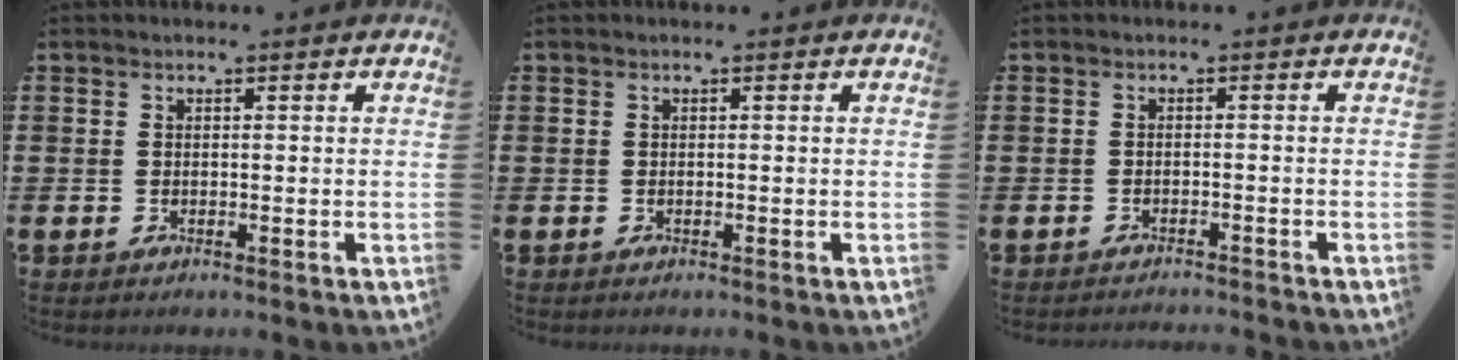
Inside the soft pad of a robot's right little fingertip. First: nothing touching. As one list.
[{"total": 0.0}, {"total": 1.0, "force": [-1.0, -0.2, -0.1], "torque": [0.000, 0.001, -0.021]}]